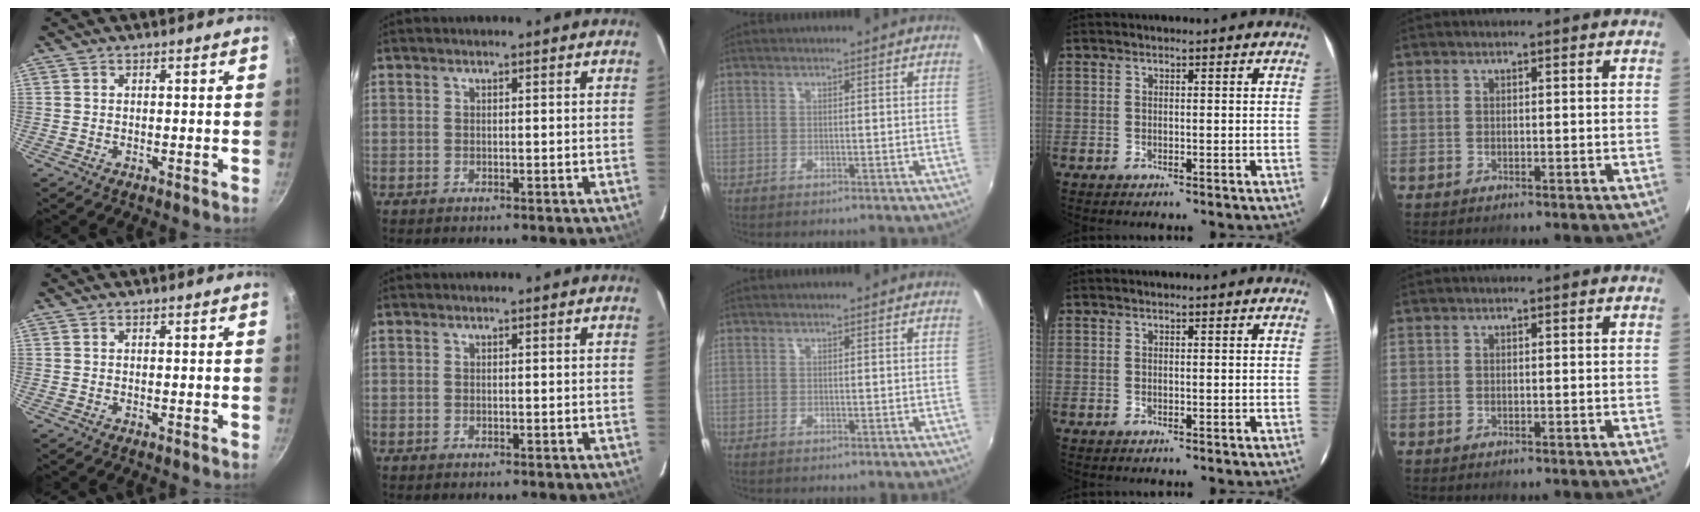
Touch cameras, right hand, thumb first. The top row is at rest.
{}